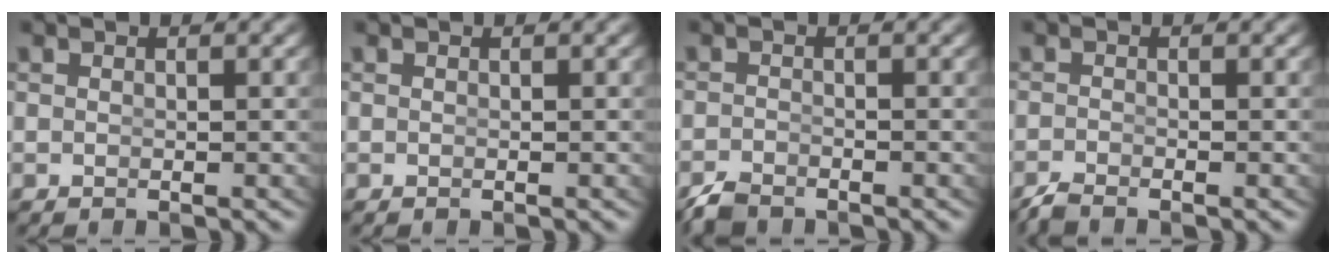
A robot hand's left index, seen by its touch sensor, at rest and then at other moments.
{"total": 0.0}
{"total": 2.0, "force": [-2.0, 0.3, 0.2], "torque": [-0.007, -0.017, -0.031]}
{"total": 1.7, "force": [-1.7, 0.0, 0.2], "torque": [-0.007, -0.013, -0.026]}